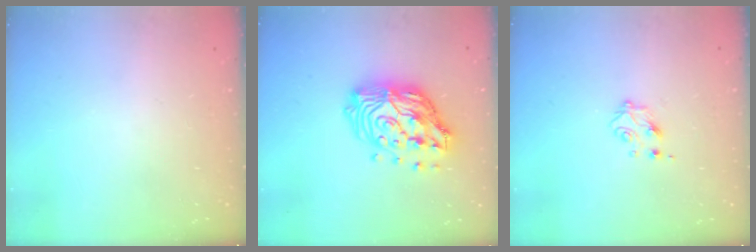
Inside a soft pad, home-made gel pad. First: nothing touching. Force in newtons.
{"total": 19.1, "press": 19.0, "slide": 1.5}
{"total": 4.6, "press": 4.5, "slide": 0.6}